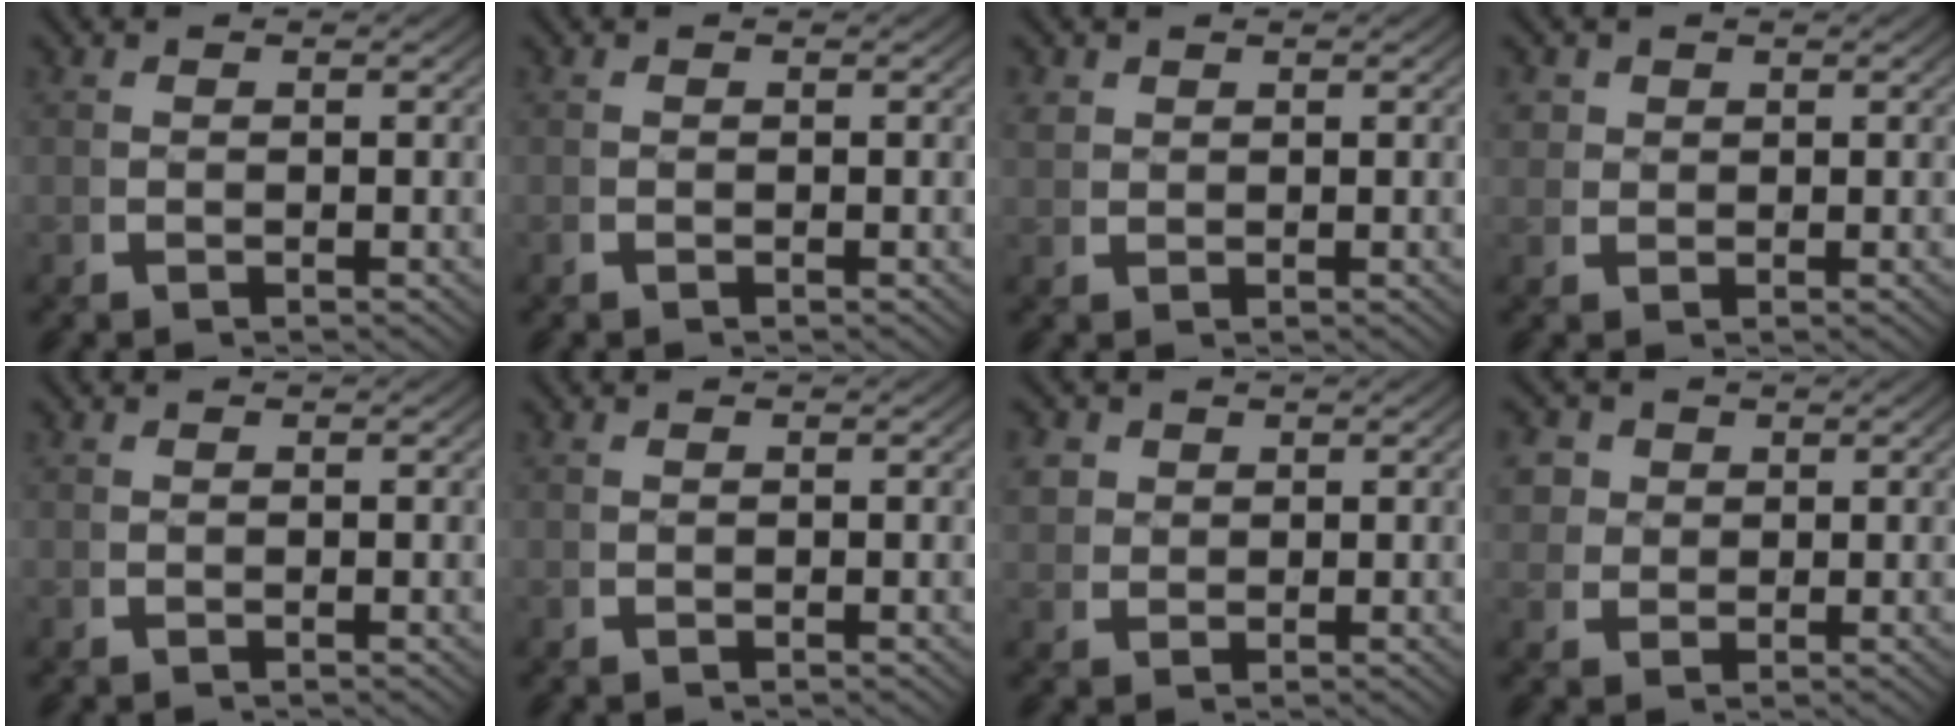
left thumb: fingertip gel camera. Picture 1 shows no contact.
{"total": 0.0}
{"total": 1.4, "force": [1.1, 0.8, 0.4], "torque": [-0.009, -0.001, 0.027]}
{"total": 2.3, "force": [1.1, 1.8, 0.8], "torque": [-0.020, -0.006, 0.025]}
{"total": 0.0}
{"total": 0.0}
{"total": 3.2, "force": [1.5, 2.5, 1.2], "torque": [-0.032, -0.005, 0.034]}
{"total": 4.6, "force": [1.9, 3.8, 1.9], "torque": [-0.047, -0.006, 0.037]}